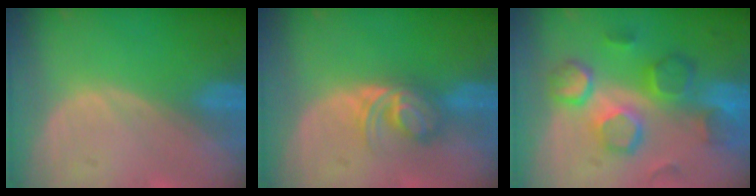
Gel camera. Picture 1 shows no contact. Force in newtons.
{"total": 5.7, "press": 4.9, "slide": 2.9}
{"total": 10.0, "press": 9.3, "slide": 3.6}